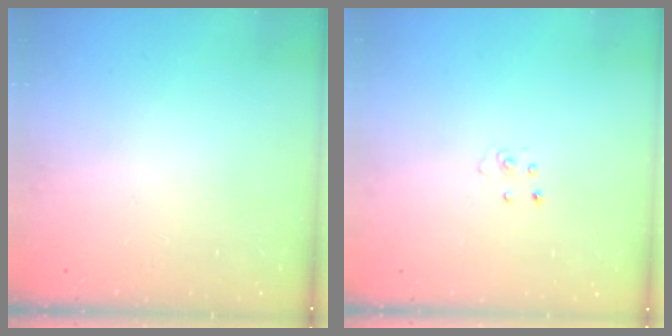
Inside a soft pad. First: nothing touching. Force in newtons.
{"total": 2.5, "press": 2.5, "slide": 0.3}